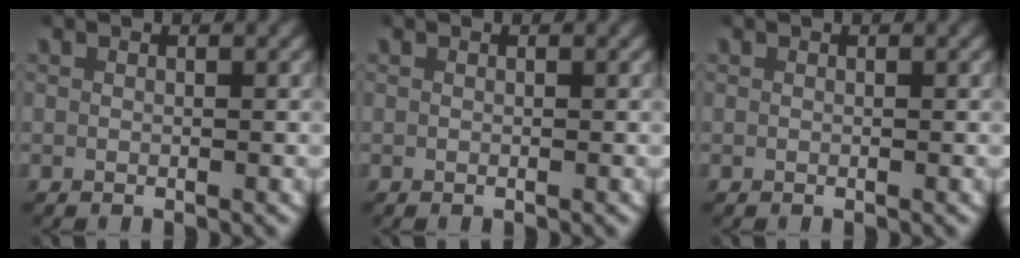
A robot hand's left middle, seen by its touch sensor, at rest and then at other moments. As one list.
[{"total": 0.0}, {"total": 0.0}]